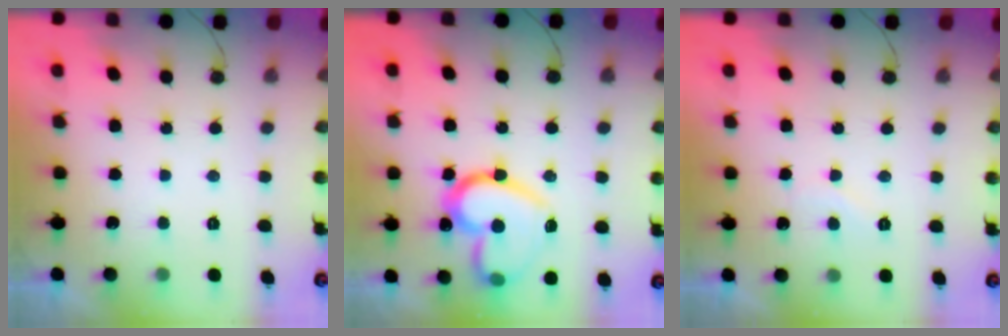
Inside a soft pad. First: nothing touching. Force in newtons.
{"total": 18.9, "press": 18.9, "slide": 1.5}
{"total": 4.3, "press": 4.3, "slide": 0.3}